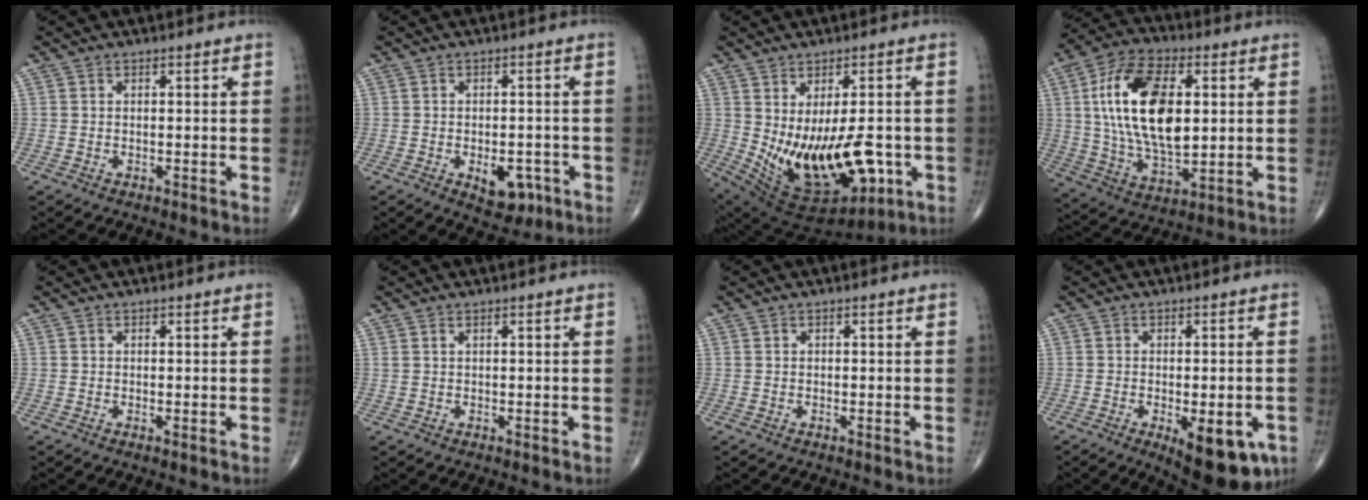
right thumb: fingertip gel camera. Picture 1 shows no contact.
{"total": 6.4, "force": [-2.5, 3.7, 4.5], "torque": [-0.042, 0.010, -0.024]}
{"total": 21.3, "force": [-3.5, 10.7, 18.0], "torque": [-0.292, -0.019, -0.019]}
{"total": 21.1, "force": [3.4, 10.9, 17.8], "torque": [-0.322, -0.006, 0.059]}
{"total": 0.0}
{"total": 0.6, "force": [0.4, 0.1, 0.4], "torque": [-0.011, 0.005, 0.012]}
{"total": 0.0}
{"total": 12.3, "force": [-4.9, 5.0, 10.1], "torque": [-0.111, -0.002, -0.054]}